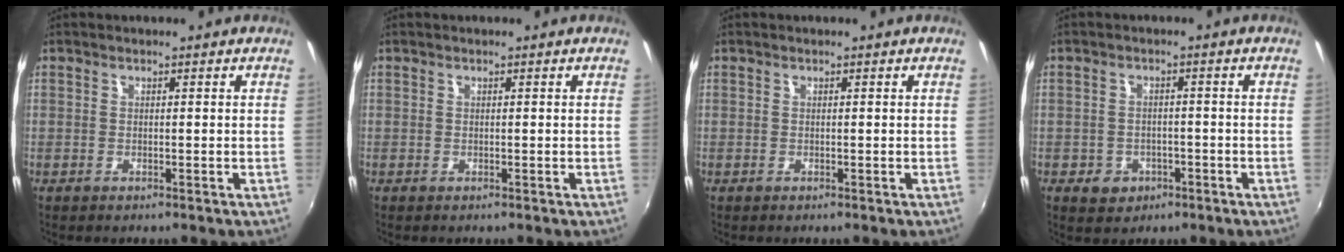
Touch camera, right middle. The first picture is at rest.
{"total": 0.0}
{"total": 0.0}
{"total": 4.8, "force": [-2.3, 4.0, 1.5], "torque": [-0.046, 0.003, -0.028]}